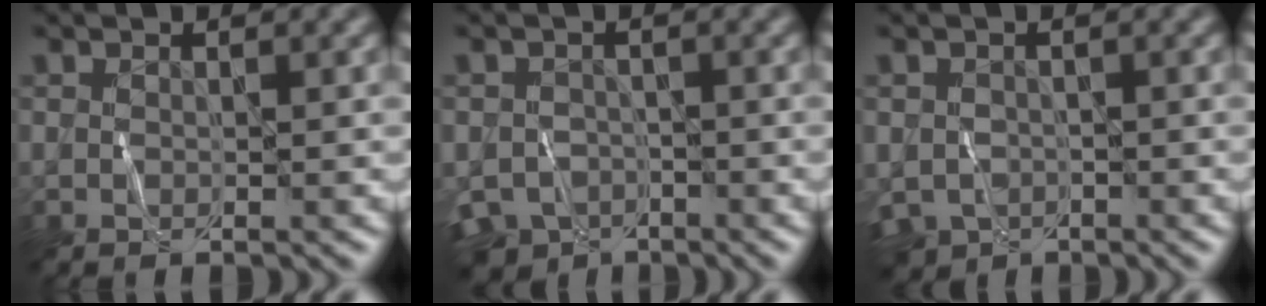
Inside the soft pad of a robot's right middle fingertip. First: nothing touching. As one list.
[{"total": 5.6, "force": [-3.9, 3.6, 1.9], "torque": [-0.033, -0.020, -0.071]}, {"total": 3.3, "force": [-1.8, 2.4, 1.3], "torque": [-0.022, -0.011, -0.037]}]